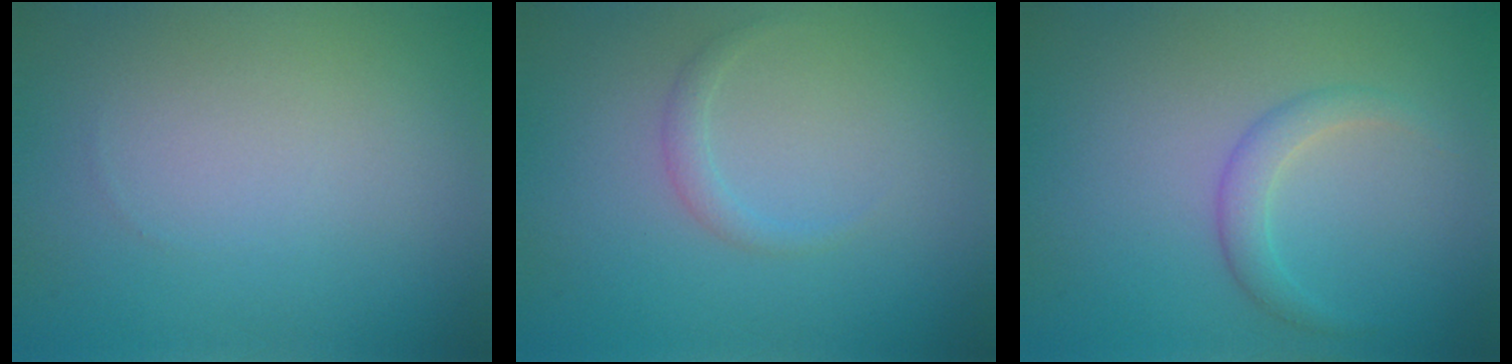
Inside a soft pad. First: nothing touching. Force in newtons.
{"total": 1.1, "press": 1.1, "slide": 0.0}
{"total": 1.9, "press": 1.9, "slide": 0.2}